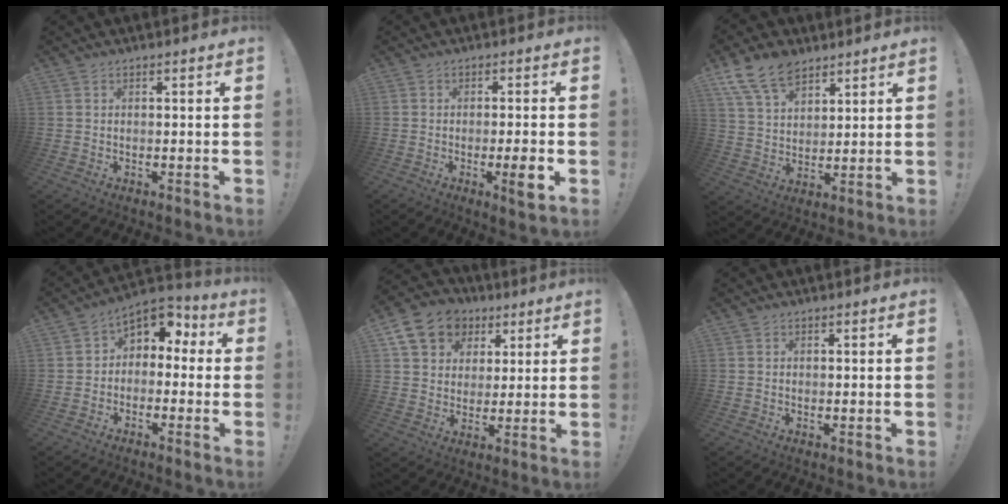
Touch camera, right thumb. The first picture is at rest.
{"total": 5.4, "force": [-2.0, 0.0, 5.1], "torque": [-0.070, -0.006, -0.033]}
{"total": 12.8, "force": [8.9, 7.5, 5.4], "torque": [-0.105, -0.044, 0.173]}
{"total": 6.5, "force": [1.7, 5.2, 3.6], "torque": [-0.046, -0.011, 0.037]}
{"total": 14.0, "force": [6.5, 11.1, 5.6], "torque": [-0.079, -0.029, 0.131]}
{"total": 0.0}